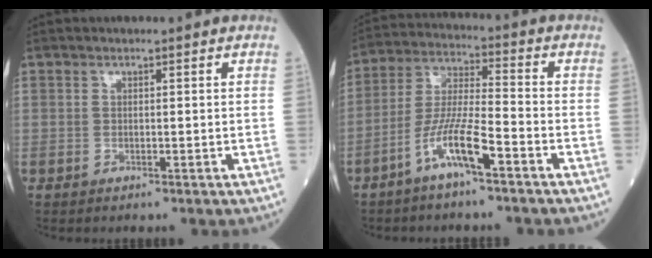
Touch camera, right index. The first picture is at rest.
{"total": 8.9, "force": [-5.1, 0.7, 7.3], "torque": [-0.152, 0.001, -0.099]}